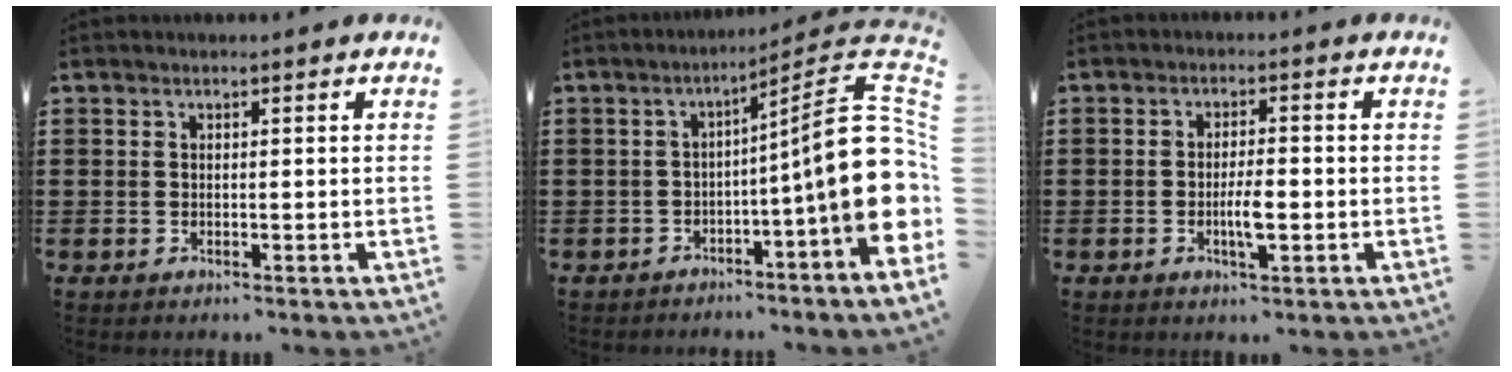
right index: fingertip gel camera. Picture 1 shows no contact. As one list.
[{"total": 14.6, "force": [-1.8, 2.6, 14.3], "torque": [-0.206, -0.022, -0.035]}, {"total": 4.0, "force": [-1.1, 1.0, 3.7], "torque": [-0.070, 0.003, -0.022]}]